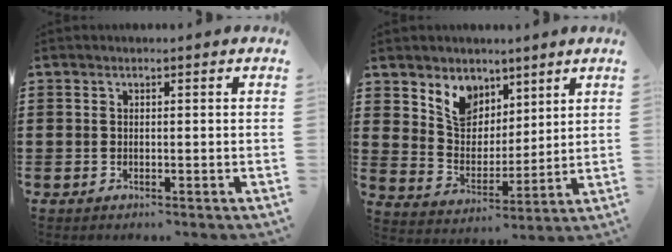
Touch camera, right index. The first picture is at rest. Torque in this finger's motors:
{"motor_torque": [0.23, 0.15, 0.49, 0.10]}